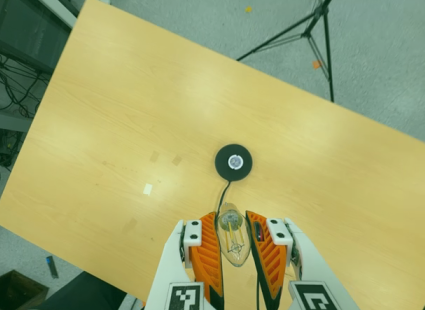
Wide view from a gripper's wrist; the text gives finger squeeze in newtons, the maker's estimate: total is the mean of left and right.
{"total": 20.1, "left": 22.6, "right": 17.5}